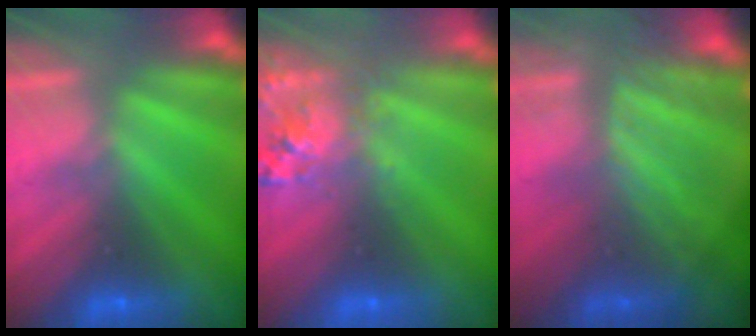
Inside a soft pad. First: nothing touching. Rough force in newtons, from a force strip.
{"total": 2.7}
{"total": 4.8}